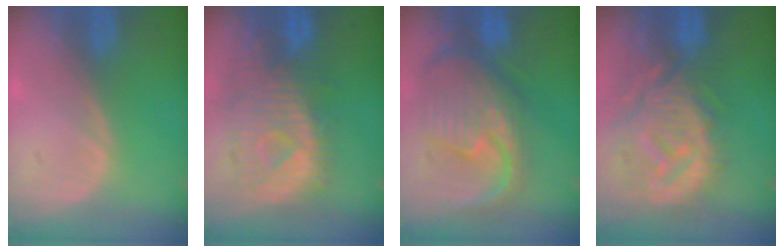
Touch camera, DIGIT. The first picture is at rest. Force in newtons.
{"total": 10.9, "press": 9.6, "slide": 5.2}
{"total": 11.9, "press": 10.4, "slide": 5.9}
{"total": 12.8, "press": 11.3, "slide": 6.0}